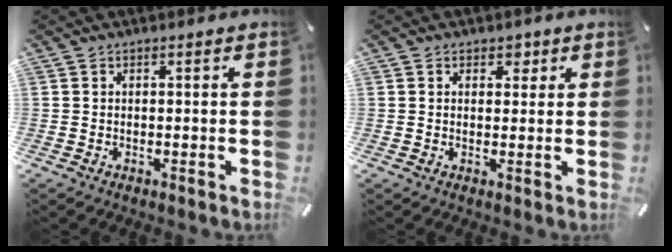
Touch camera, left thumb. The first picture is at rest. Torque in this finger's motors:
{"motor_torque": [0.11, -0.32, 0.10, 0.06, 0.00]}